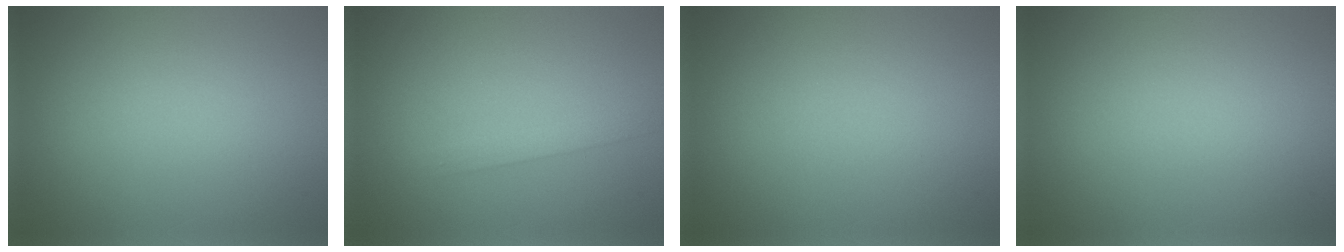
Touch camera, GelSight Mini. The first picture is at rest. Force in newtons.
{"total": 1.3, "press": 1.3, "slide": 0.1}
{"total": 0.0}
{"total": 0.0}